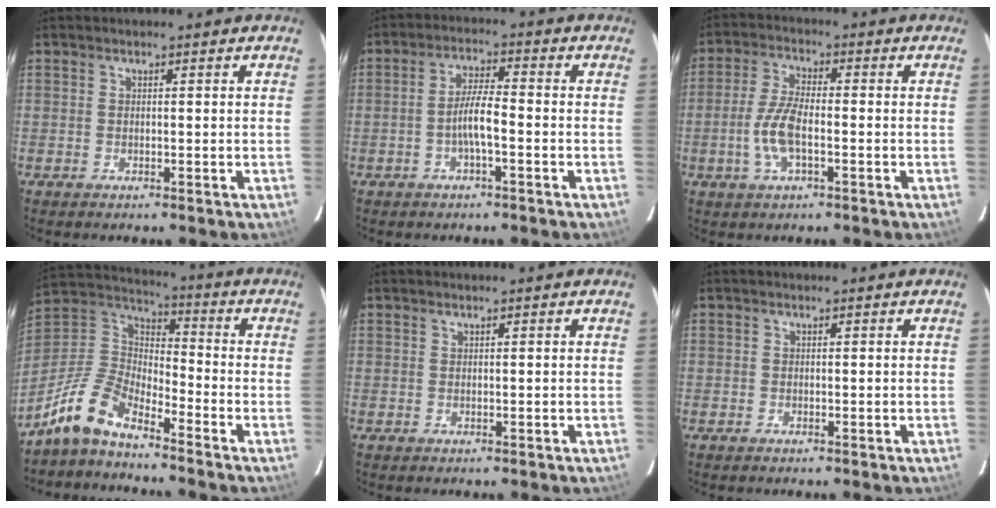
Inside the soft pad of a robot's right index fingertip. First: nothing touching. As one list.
[{"total": 4.8, "force": [-1.8, 0.7, 4.4], "torque": [-0.088, 0.006, -0.033]}, {"total": 7.1, "force": [-2.1, 2.5, 6.4], "torque": [-0.139, 0.002, -0.042]}, {"total": 11.1, "force": [-8.9, 3.5, 5.7], "torque": [-0.131, 0.016, -0.188]}, {"total": 0.0}, {"total": 0.7, "force": [-0.3, 0.6, -0.1], "torque": [0.000, 0.001, -0.007]}]